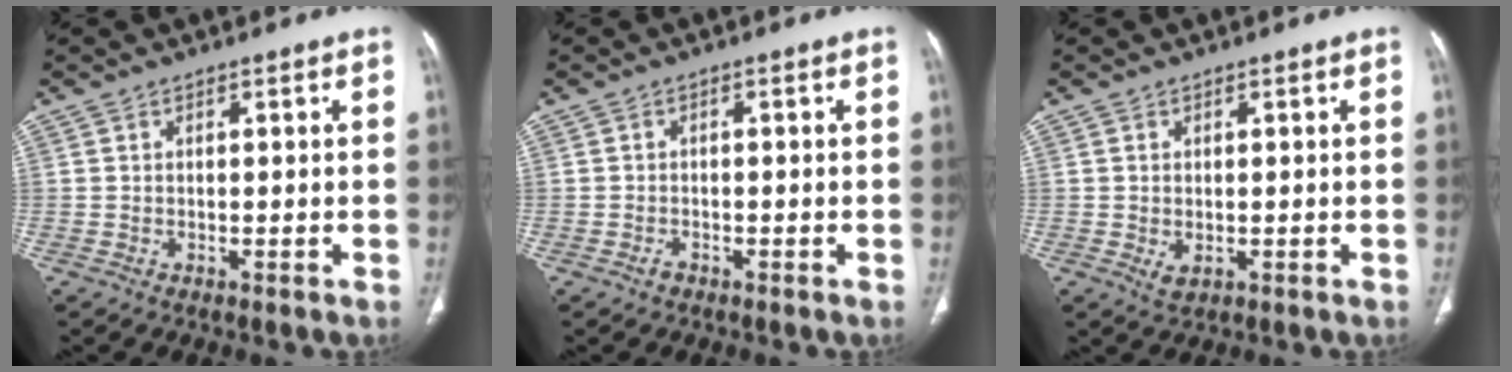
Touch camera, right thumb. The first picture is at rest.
{"total": 1.1, "force": [-0.8, 0.6, 0.3], "torque": [-0.008, 0.004, -0.014]}
{"total": 2.0, "force": [-0.3, 1.3, 1.5], "torque": [-0.027, -0.004, 0.002]}